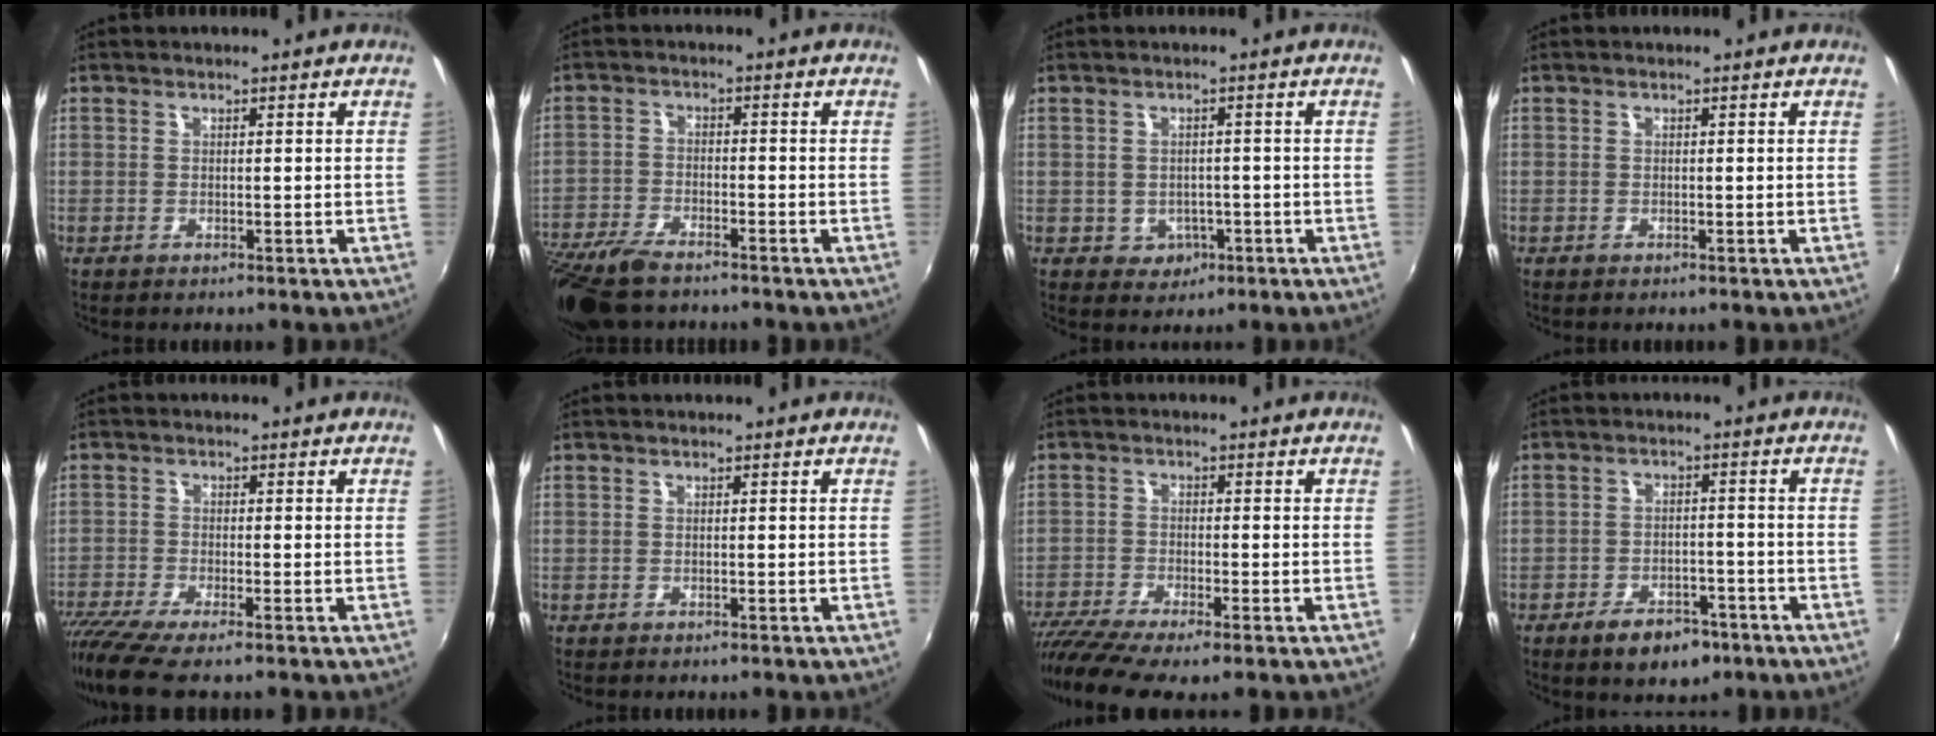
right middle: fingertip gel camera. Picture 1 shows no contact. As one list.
[{"total": 12.1, "force": [-9.8, 3.9, 6.1], "torque": [-0.152, -0.029, -0.188]}, {"total": 3.6, "force": [-1.0, 3.4, 0.9], "torque": [-0.025, 0.003, -0.004]}, {"total": 0.0}, {"total": 8.5, "force": [-6.8, 0.5, 5.1], "torque": [-0.127, -0.044, -0.124]}, {"total": 0.0}, {"total": 9.4, "force": [-7.4, 1.0, 5.7], "torque": [-0.139, -0.043, -0.132]}, {"total": 7.6, "force": [-5.0, 4.2, 4.0], "torque": [-0.090, 0.001, -0.067]}]